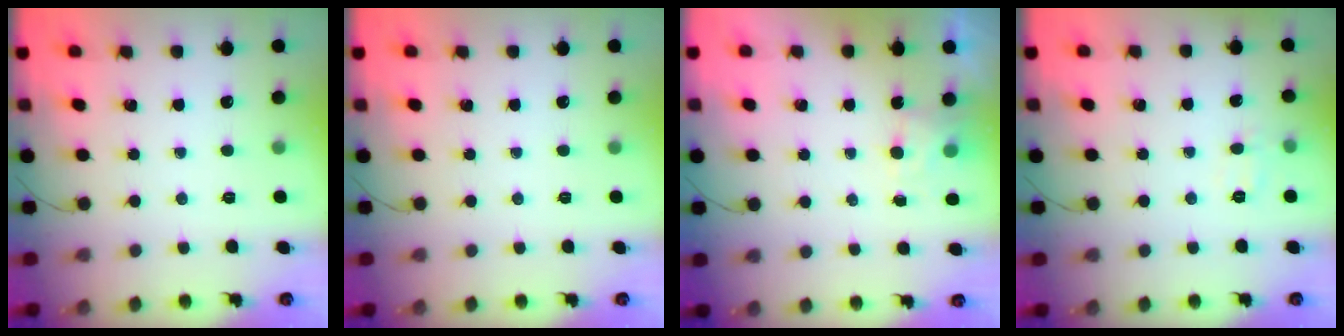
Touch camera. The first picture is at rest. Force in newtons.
{"total": 0.0}
{"total": 4.4, "press": 4.2, "slide": 1.2}
{"total": 6.0, "press": 5.8, "slide": 1.5}